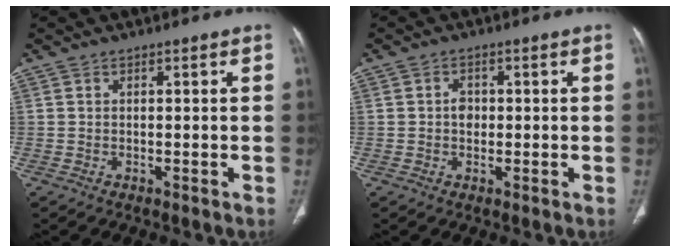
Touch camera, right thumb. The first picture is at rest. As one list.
[{"total": 2.4, "force": [0.0, 1.9, 1.5], "torque": [-0.013, 0.005, -0.001]}]